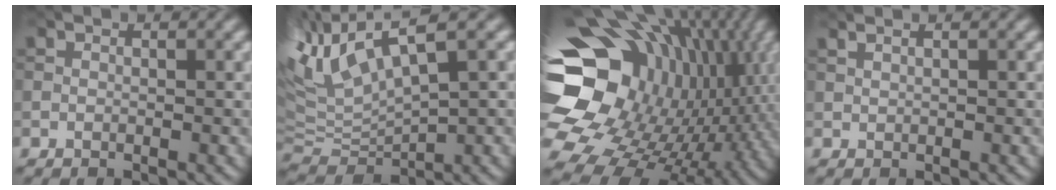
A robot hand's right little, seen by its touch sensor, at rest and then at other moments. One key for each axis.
{"total": 8.0, "fx": 4.8, "fy": 2.3, "fz": 5.9, "tx": -0.135, "ty": 0.011, "tz": 0.095}
{"total": 20.2, "fx": 1.3, "fy": 15.2, "fz": 13.2, "tx": -0.254, "ty": -0.030, "tz": 0.055}
{"total": 1.8, "fx": 1.4, "fy": 0.6, "fz": 1.0, "tx": -0.016, "ty": 0.003, "tz": 0.010}